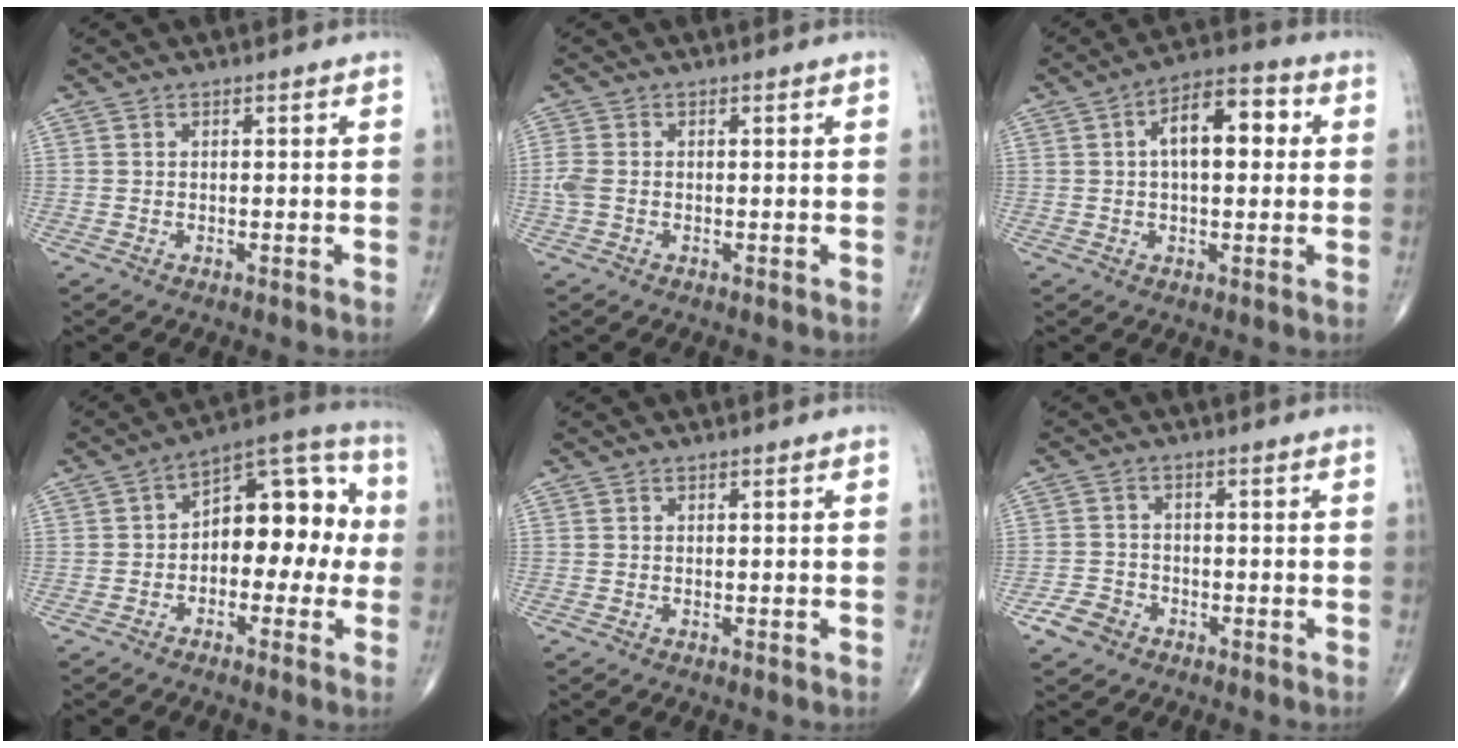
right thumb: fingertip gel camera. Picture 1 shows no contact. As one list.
[{"total": 2.8, "force": [-0.4, 1.9, 2.0], "torque": [-0.064, 0.001, -0.012]}, {"total": 10.7, "force": [1.9, 5.3, 9.0], "torque": [-0.125, 0.024, 0.021]}, {"total": 13.6, "force": [-0.6, 8.2, 10.9], "torque": [-0.110, 0.049, -0.023]}, {"total": 0.0}, {"total": 4.0, "force": [-2.4, 3.0, 1.2], "torque": [-0.015, 0.015, -0.044]}]